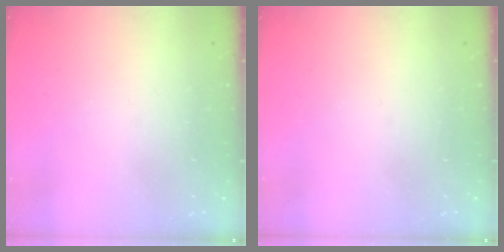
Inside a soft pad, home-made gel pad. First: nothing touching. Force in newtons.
{"total": 0.0}